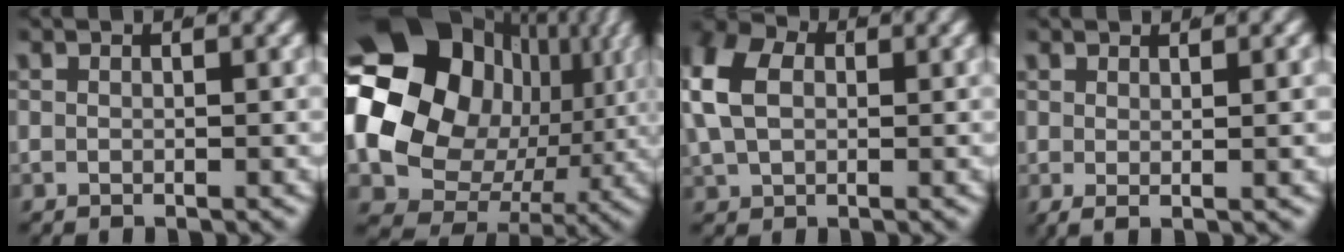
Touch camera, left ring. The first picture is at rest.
{"total": 24.4, "force": [2.4, 19.4, 14.7], "torque": [-0.276, -0.041, 0.041]}
{"total": 6.2, "force": [1.4, 4.8, 3.7], "torque": [-0.097, 0.003, 0.025]}
{"total": 1.2, "force": [0.6, -0.5, 1.0], "torque": [-0.013, -0.013, 0.020]}